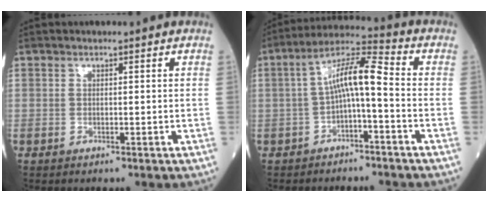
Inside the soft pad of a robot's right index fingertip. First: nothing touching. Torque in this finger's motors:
{"motor_torque": [0.99, -0.09, 0.61, 0.15]}